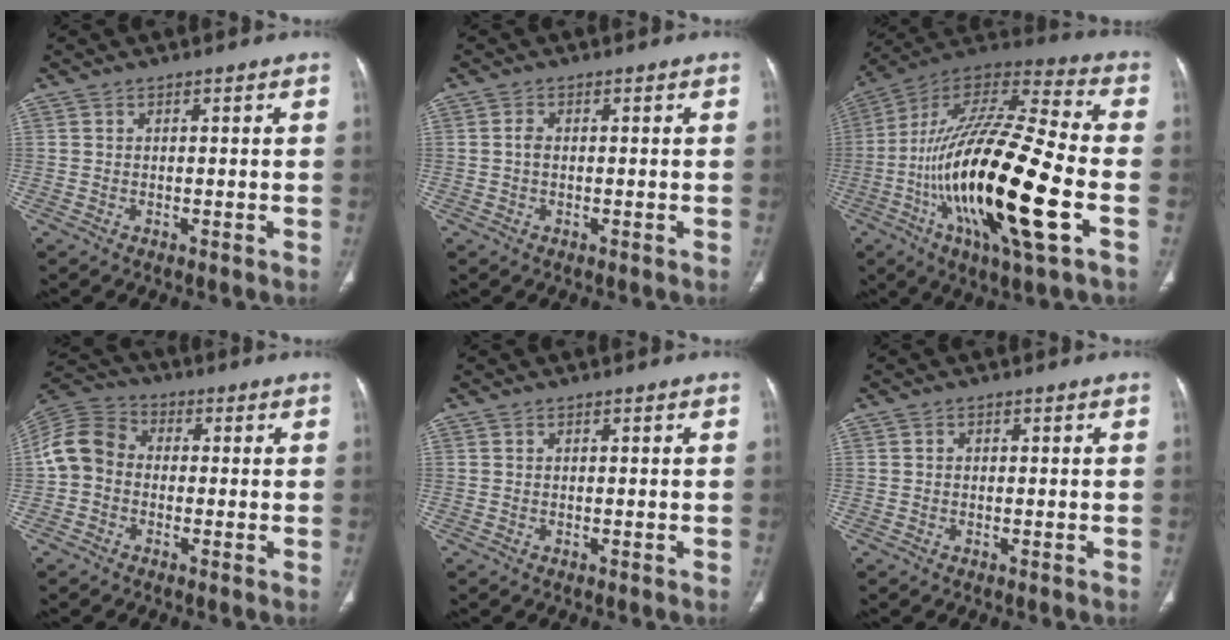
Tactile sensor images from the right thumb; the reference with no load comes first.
{"total": 1.8, "force": [0.0, 1.2, 1.3], "torque": [-0.025, 0.002, -0.003]}
{"total": 28.9, "force": [-7.3, 6.9, 27.1], "torque": [-0.539, -0.003, -0.129]}
{"total": 9.3, "force": [-0.9, 7.7, 5.1], "torque": [-0.096, 0.030, -0.033]}
{"total": 0.0}
{"total": 0.9, "force": [0.0, 0.7, 0.4], "torque": [-0.004, 0.002, -0.001]}